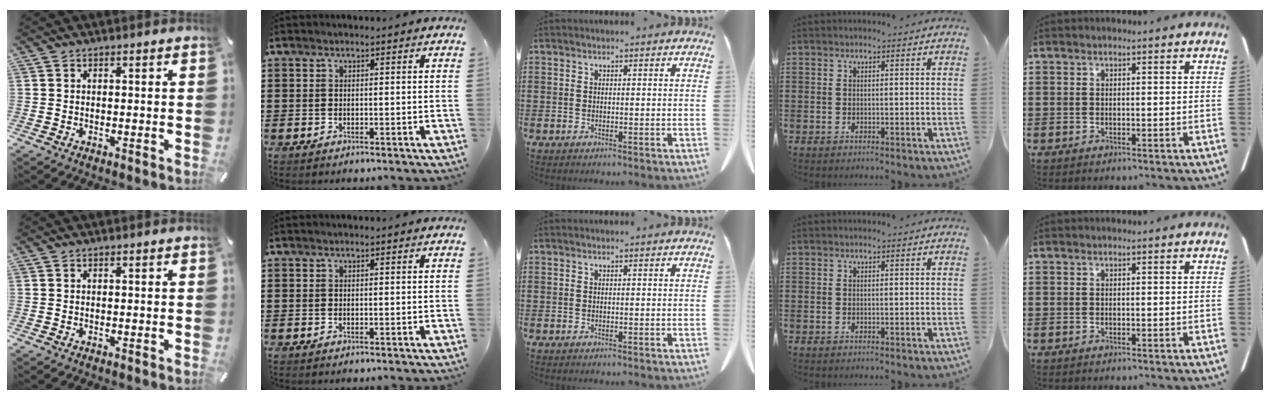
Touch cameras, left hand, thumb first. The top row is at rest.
{}